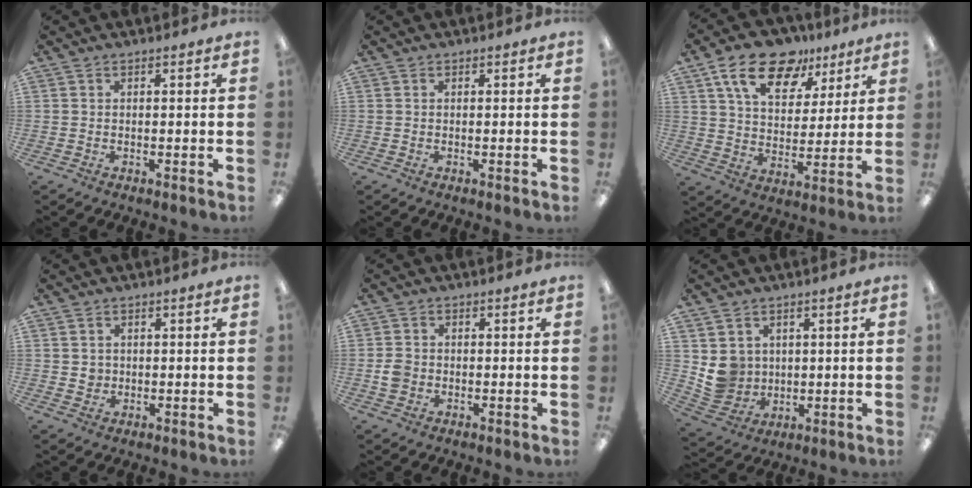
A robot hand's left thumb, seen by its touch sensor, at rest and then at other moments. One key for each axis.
{"total": 0.0}
{"total": 16.0, "fx": 10.4, "fy": 8.9, "fz": 8.3, "tx": -0.142, "ty": -0.046, "tz": 0.186}
{"total": 2.0, "fx": 0.5, "fy": 1.9, "fz": 0.3, "tx": -0.002, "ty": 0.002, "tz": 0.006}
{"total": 3.1, "fx": -0.6, "fy": 2.8, "fz": 1.4, "tx": -0.015, "ty": 0.003, "tz": -0.012}
{"total": 7.3, "fx": 2.1, "fy": 6.9, "fz": 1.1, "tx": -0.022, "ty": -0.006, "tz": 0.051}